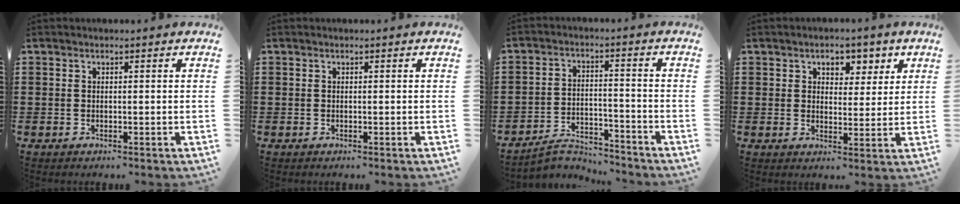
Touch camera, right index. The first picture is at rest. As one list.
[{"total": 0.0}, {"total": 5.1, "force": [-4.9, 1.0, 1.2], "torque": [-0.025, 0.007, -0.095]}, {"total": 3.9, "force": [2.2, 2.8, 1.6], "torque": [-0.031, 0.007, 0.033]}]